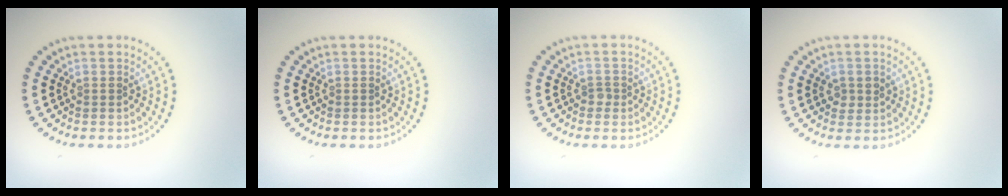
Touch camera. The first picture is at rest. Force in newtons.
{"total": 0.0}
{"total": 0.6, "press": 0.5, "slide": 0.4}
{"total": 1.5, "press": 1.5, "slide": 0.2}